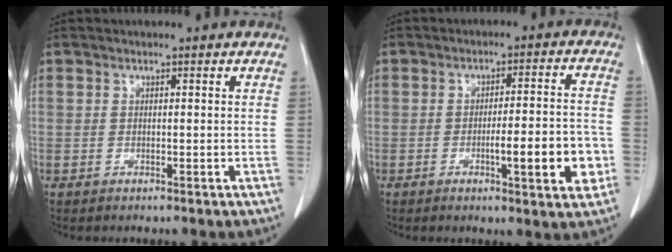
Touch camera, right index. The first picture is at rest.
{"total": 9.3, "force": [-2.8, 1.3, 8.8], "torque": [-0.122, 0.006, -0.035]}